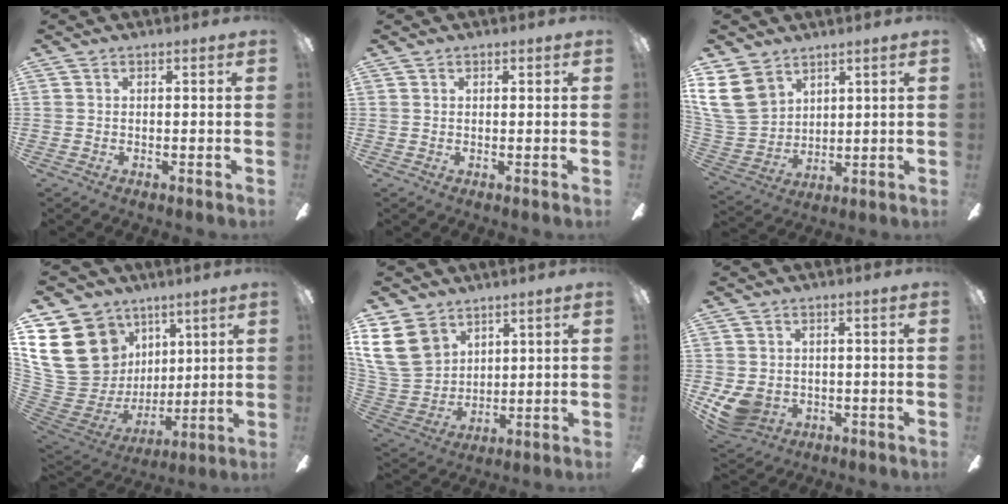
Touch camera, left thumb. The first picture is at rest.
{"total": 0.7, "force": [0.4, 0.6, 0.0], "torque": [0.008, 0.000, 0.006]}
{"total": 13.9, "force": [7.2, 10.1, 6.3], "torque": [-0.158, -0.020, 0.141]}
{"total": 23.6, "force": [8.5, 19.1, 10.9], "torque": [-0.223, -0.052, 0.193]}
{"total": 15.4, "force": [7.5, 11.5, 7.0], "torque": [-0.179, -0.024, 0.148]}
{"total": 8.1, "force": [-2.2, 6.6, 4.1], "torque": [-0.092, 0.008, -0.041]}